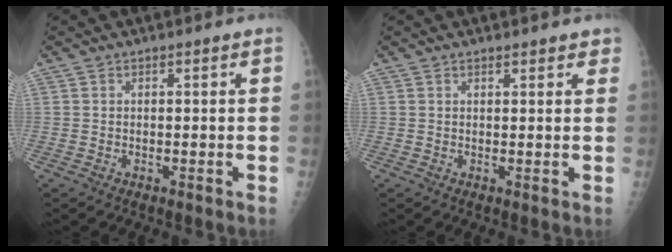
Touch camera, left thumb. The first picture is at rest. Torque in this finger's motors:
{"motor_torque": [-0.31, -0.09, -0.28, -0.11, -0.01]}